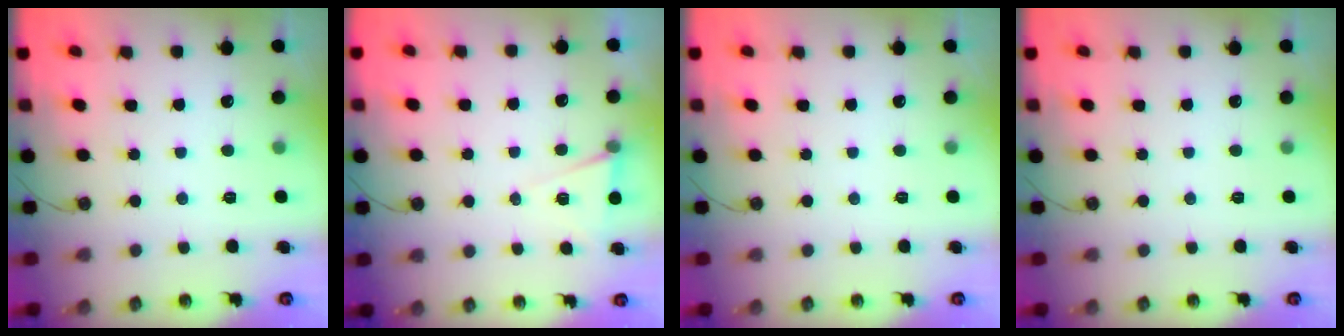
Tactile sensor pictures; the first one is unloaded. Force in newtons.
{"total": 6.2, "press": 4.2, "slide": 4.5}
{"total": 0.0}
{"total": 0.0}